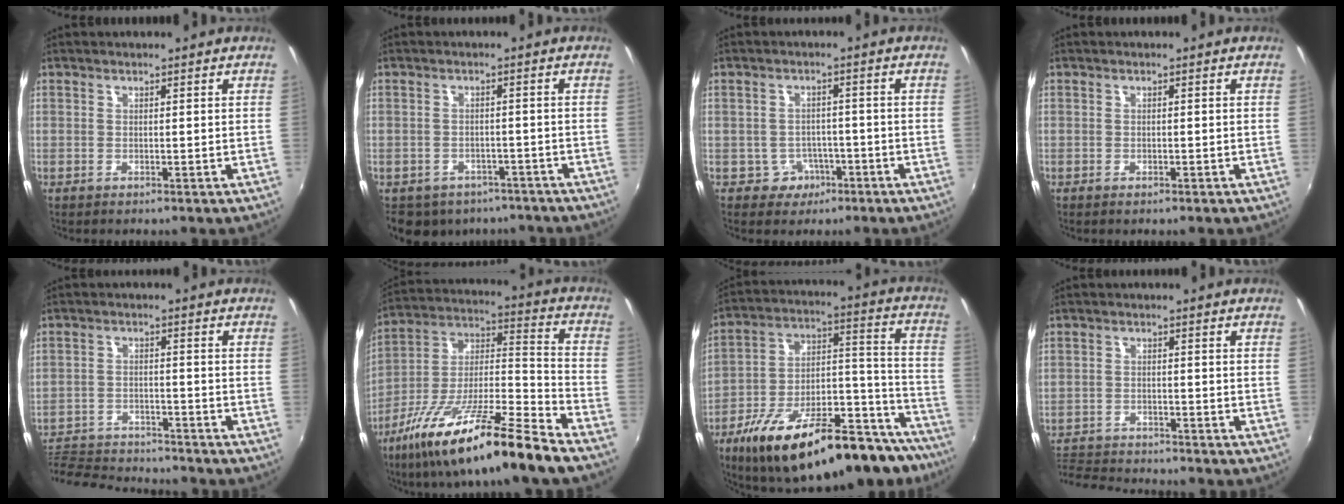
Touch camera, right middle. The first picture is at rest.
{"total": 12.3, "force": [-8.7, 7.4, 4.6], "torque": [-0.106, 0.000, -0.108]}
{"total": 4.3, "force": [-2.2, 3.7, 0.5], "torque": [-0.020, 0.013, -0.026]}
{"total": 0.7, "force": [-0.5, 0.3, 0.2], "torque": [-0.006, -0.001, -0.010]}
{"total": 14.5, "force": [-13.4, 3.2, 4.6], "torque": [-0.115, -0.002, -0.212]}
{"total": 21.6, "force": [-15.0, 1.3, 15.6], "torque": [-0.264, -0.015, -0.268]}
{"total": 31.9, "force": [-22.9, 10.7, 19.4], "torque": [-0.271, 0.010, -0.332]}
{"total": 8.4, "force": [-8.0, 1.9, 1.8], "torque": [-0.063, 0.001, -0.140]}